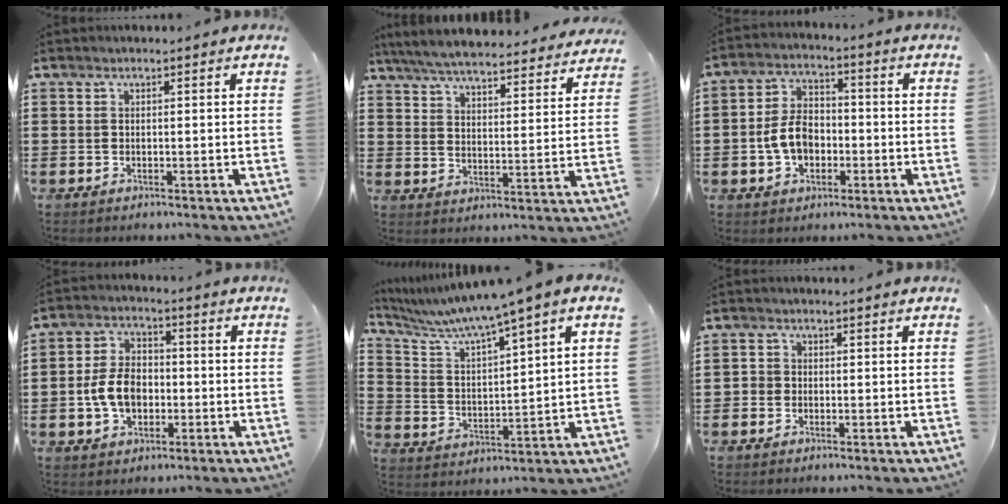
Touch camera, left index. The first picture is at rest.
{"total": 6.0, "force": [5.9, -0.1, 1.3], "torque": [-0.053, -0.040, 0.101]}
{"total": 6.8, "force": [-1.6, 4.8, 4.6], "torque": [-0.114, 0.006, -0.037]}
{"total": 7.1, "force": [-1.5, 4.9, 4.9], "torque": [-0.119, 0.006, -0.035]}
{"total": 6.1, "force": [5.0, -0.9, 3.4], "torque": [-0.087, -0.039, 0.078]}
{"total": 1.2, "force": [-0.2, 1.2, 0.3], "torque": [-0.010, 0.005, -0.006]}